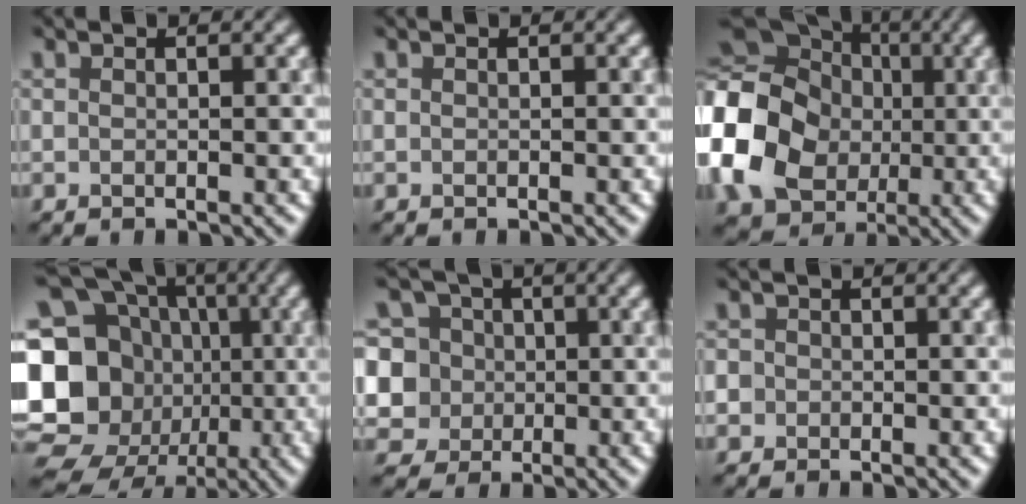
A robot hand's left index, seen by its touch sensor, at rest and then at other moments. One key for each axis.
{"total": 0.0}
{"total": 16.7, "fx": -0.6, "fy": 14.5, "fz": 8.2, "tx": -0.196, "ty": -0.015, "tz": -0.059}
{"total": 21.6, "fx": -2.4, "fy": 19.7, "fz": 8.5, "tx": -0.192, "ty": 0.020, "tz": -0.090}
{"total": 8.2, "fx": 1.0, "fy": 7.8, "fz": 2.4, "tx": -0.065, "ty": 0.029, "tz": 0.000}
{"total": 2.0, "fx": -0.2, "fy": 2.0, "fz": 0.4, "tx": 0.009, "ty": 0.009, "tz": -0.026}